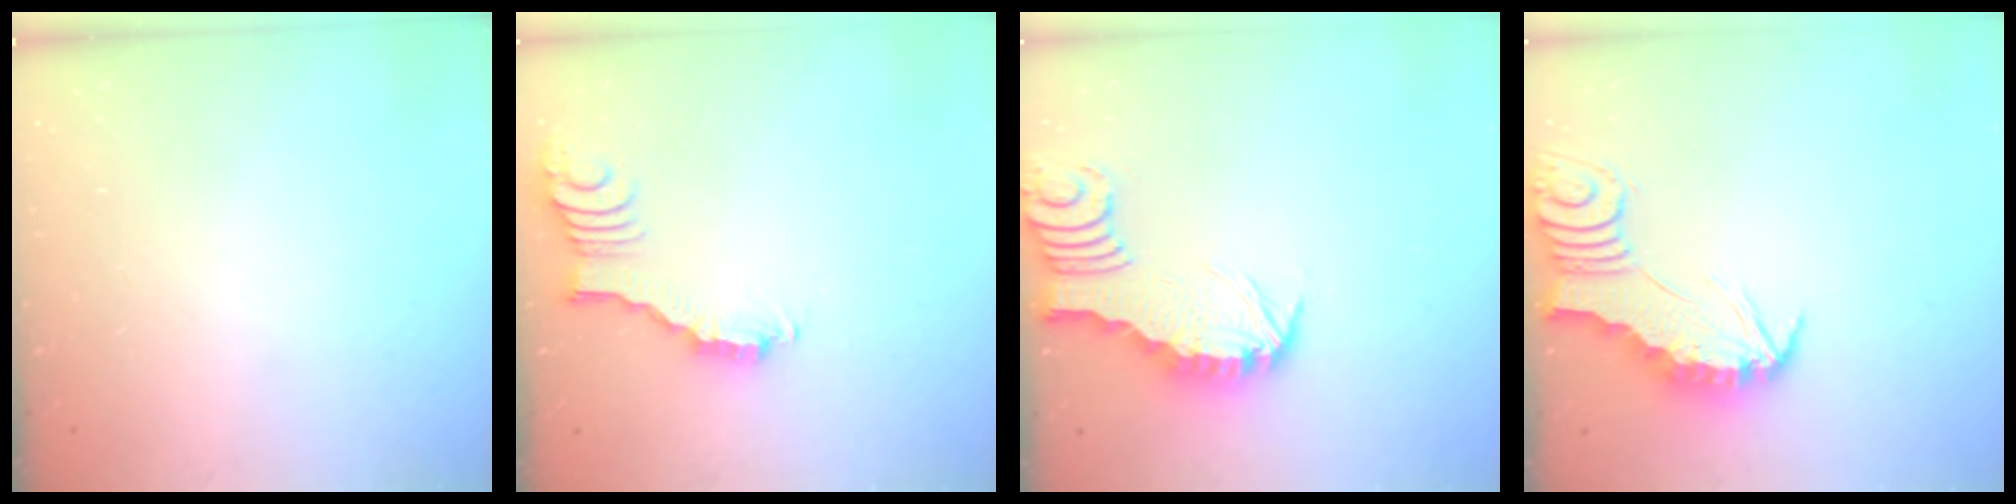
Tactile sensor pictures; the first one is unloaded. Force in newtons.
{"total": 2.6, "press": 2.6, "slide": 0.4}
{"total": 2.6, "press": 2.6, "slide": 0.2}
{"total": 3.0, "press": 3.0, "slide": 0.3}